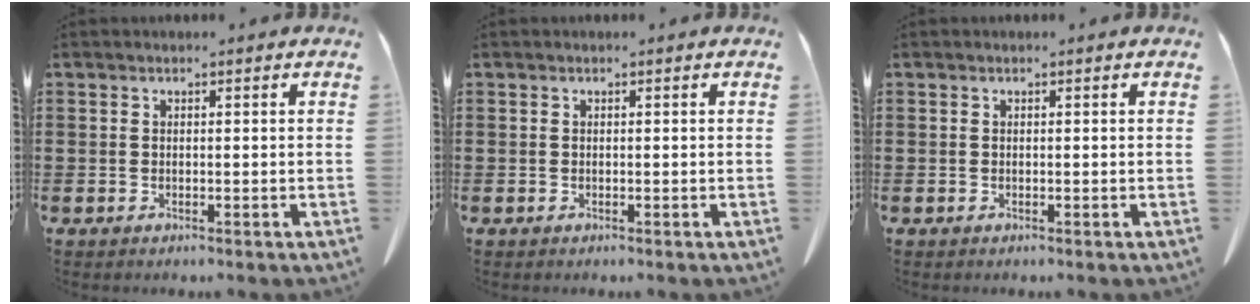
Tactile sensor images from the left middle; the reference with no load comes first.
{"total": 0.0}
{"total": 0.0}